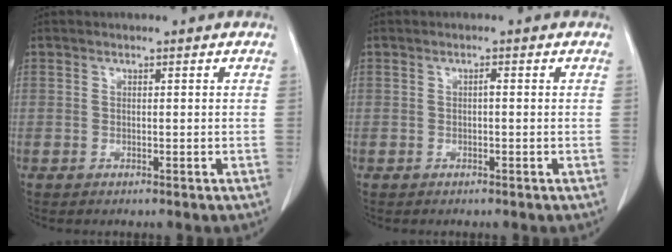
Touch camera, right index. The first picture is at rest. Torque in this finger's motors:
{"motor_torque": [0.36, -0.11, -0.01, 0.03]}